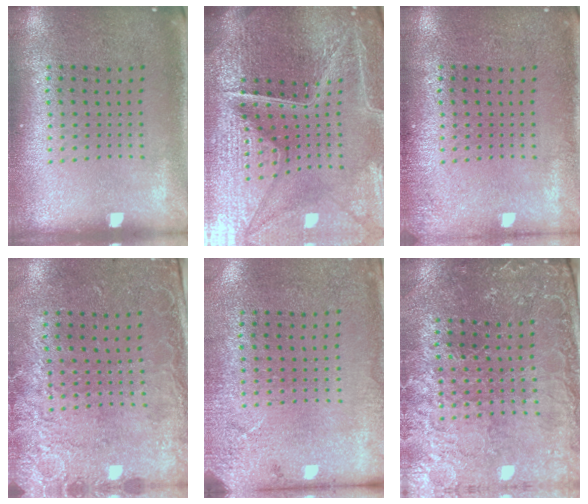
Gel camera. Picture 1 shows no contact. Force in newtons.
{"total": 7.0, "press": 6.1, "slide": 3.4}
{"total": 1.0, "press": 1.0, "slide": 0.3}
{"total": 2.7, "press": 2.0, "slide": 1.8}
{"total": 2.6, "press": 2.1, "slide": 1.5}
{"total": 1.7, "press": 1.7, "slide": 0.3}